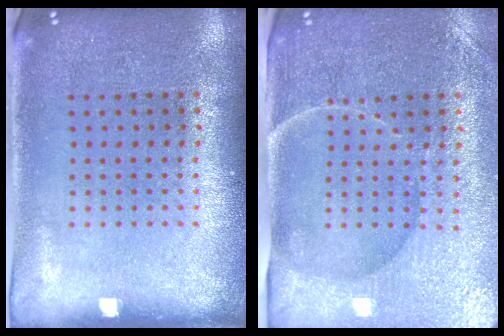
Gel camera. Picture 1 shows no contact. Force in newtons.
{"total": 4.6, "press": 4.1, "slide": 2.2}